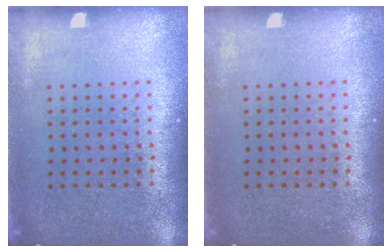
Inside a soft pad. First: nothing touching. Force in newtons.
{"total": 0.0}